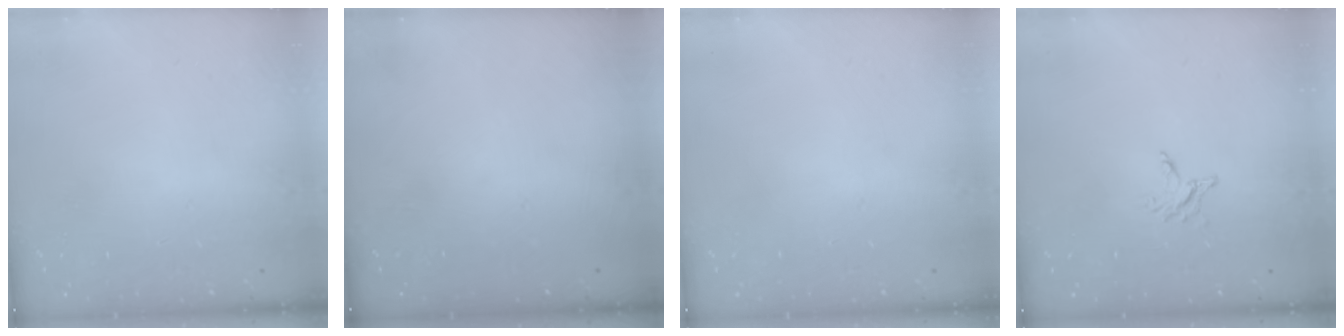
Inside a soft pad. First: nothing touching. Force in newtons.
{"total": 0.0}
{"total": 0.0}
{"total": 2.9, "press": 2.9, "slide": 0.3}